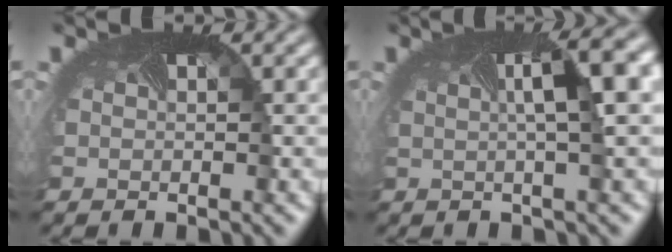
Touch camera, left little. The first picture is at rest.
{"total": 6.7, "force": [1.6, 1.4, 6.4], "torque": [-0.073, 0.019, 0.021]}